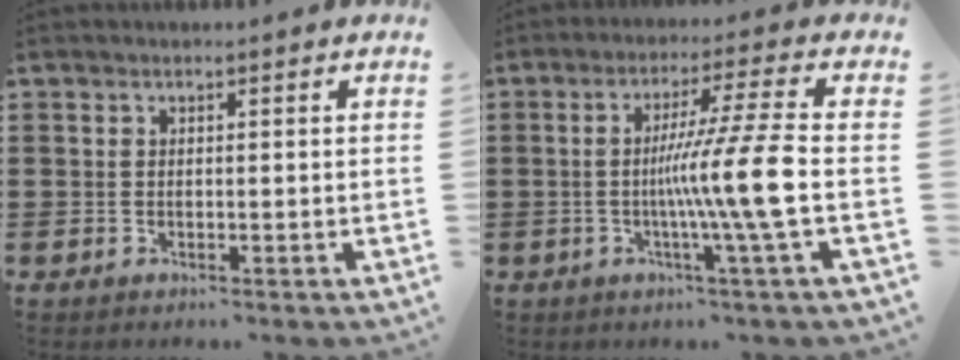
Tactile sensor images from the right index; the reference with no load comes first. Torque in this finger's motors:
{"motor_torque": [1.87, -0.27, 0.40, 0.21]}